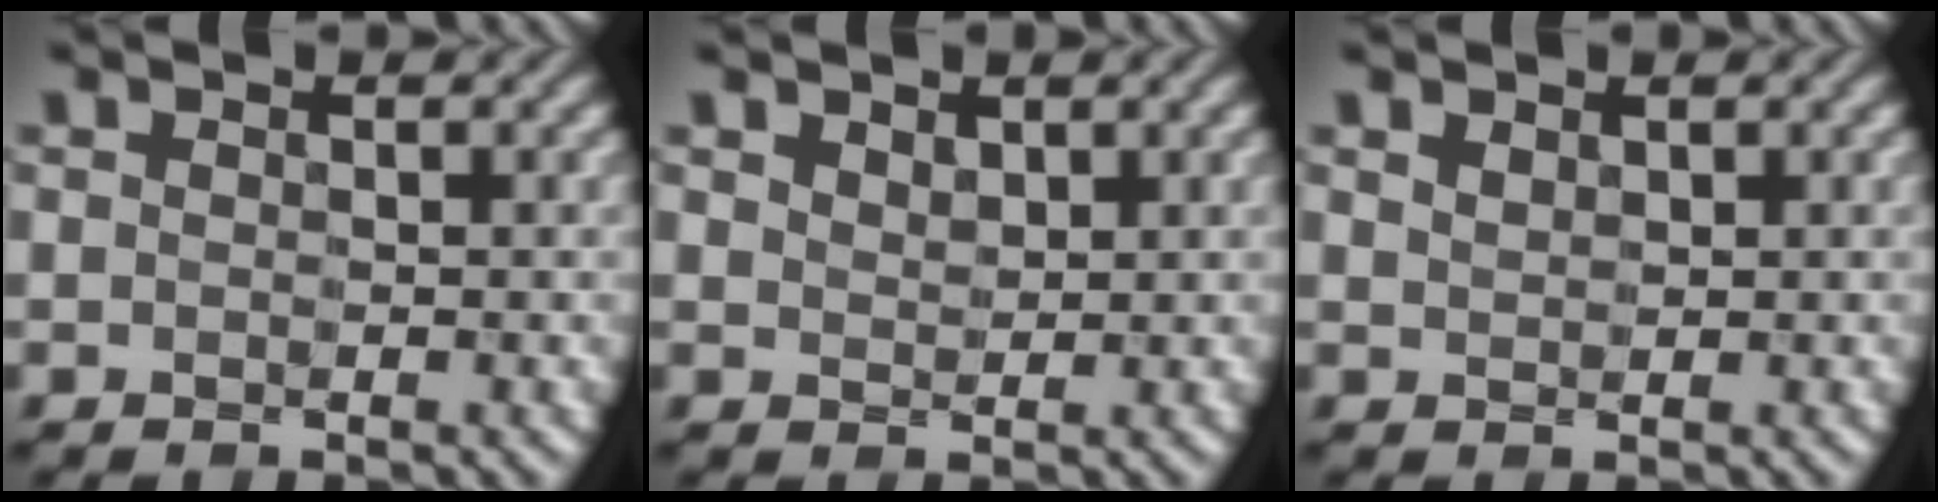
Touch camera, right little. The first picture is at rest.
{"total": 1.6, "force": [1.1, 0.9, 0.8], "torque": [-0.017, 0.000, 0.024]}
{"total": 1.0, "force": [0.7, 0.6, 0.5], "torque": [-0.011, 0.001, 0.017]}